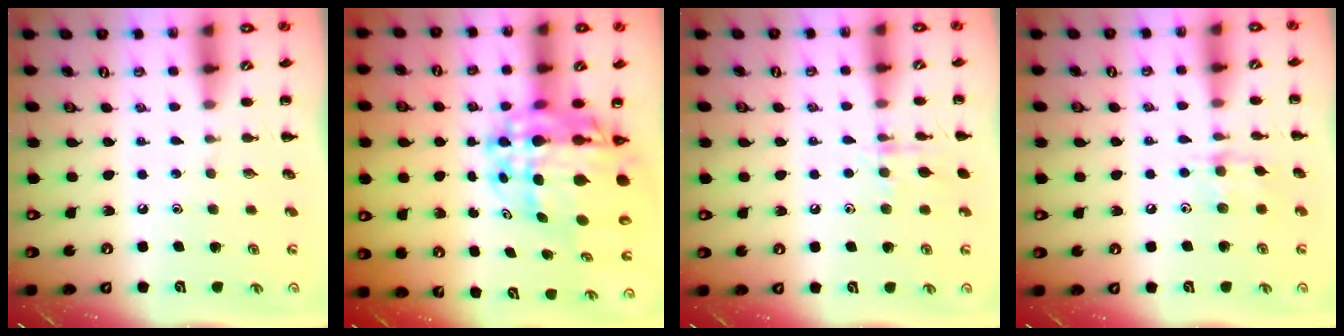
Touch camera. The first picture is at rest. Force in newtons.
{"total": 14.3, "press": 13.6, "slide": 4.3}
{"total": 8.5, "press": 8.4, "slide": 1.3}
{"total": 7.2, "press": 7.2, "slide": 0.6}